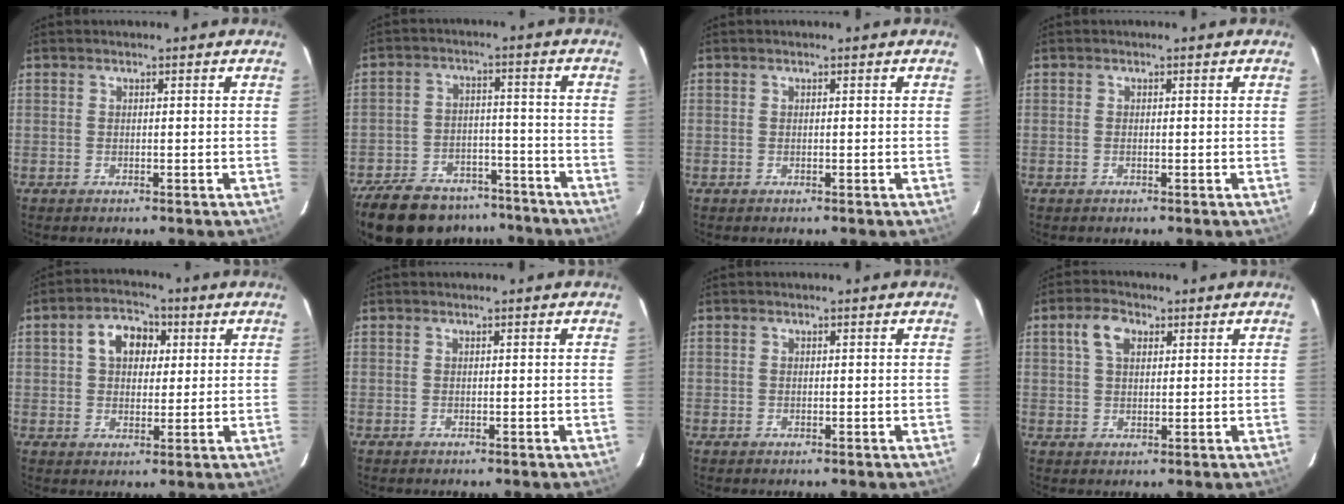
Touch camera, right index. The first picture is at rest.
{"total": 20.2, "force": [-16.1, 9.2, 8.1], "torque": [-0.188, 0.013, -0.225]}
{"total": 0.0}
{"total": 0.0}
{"total": 7.7, "force": [2.3, 5.5, 4.9], "torque": [-0.086, 0.029, 0.039]}
{"total": 0.0}
{"total": 0.5, "force": [0.0, 0.5, 0.2], "torque": [-0.002, 0.001, 0.000]}
{"total": 4.9, "force": [2.0, 3.1, 3.3], "torque": [-0.063, 0.015, 0.038]}